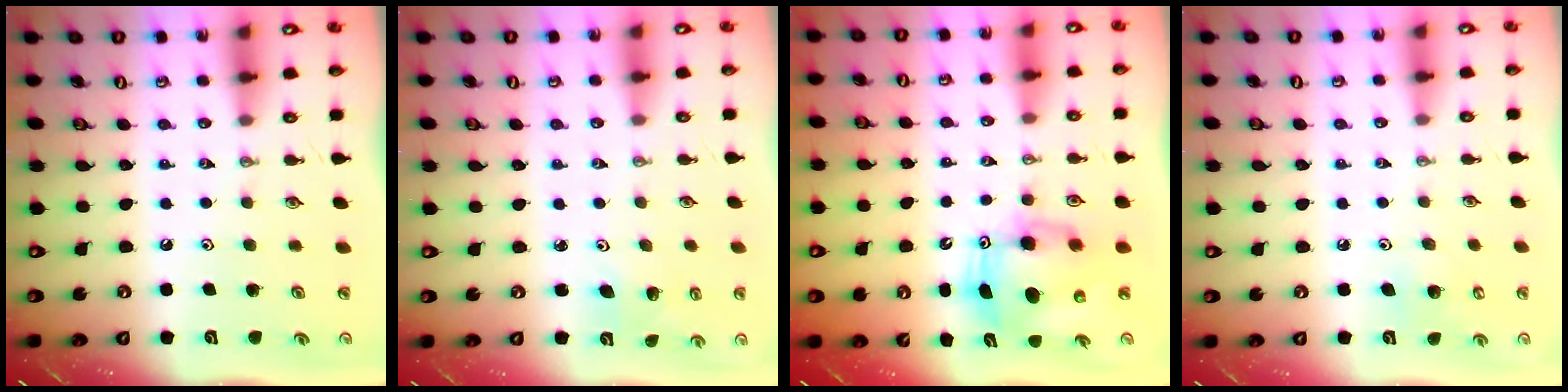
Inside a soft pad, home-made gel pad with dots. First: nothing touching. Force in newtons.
{"total": 3.1, "press": 2.8, "slide": 1.3}
{"total": 8.8, "press": 8.6, "slide": 1.9}
{"total": 6.0, "press": 6.0, "slide": 0.6}